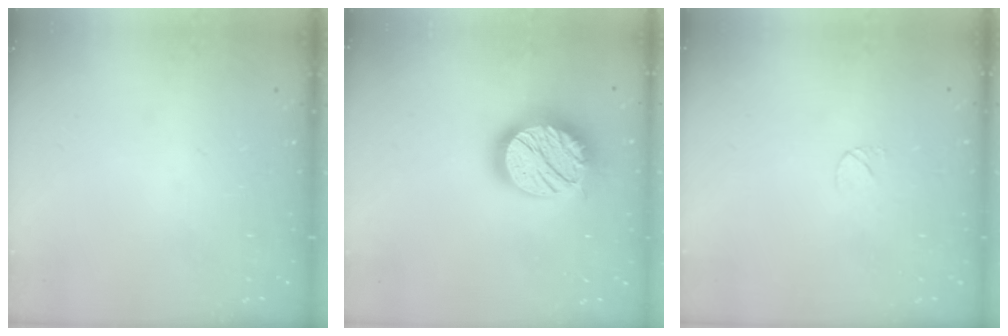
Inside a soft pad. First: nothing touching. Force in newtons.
{"total": 19.8, "press": 19.8, "slide": 1.1}
{"total": 4.2, "press": 4.1, "slide": 0.3}